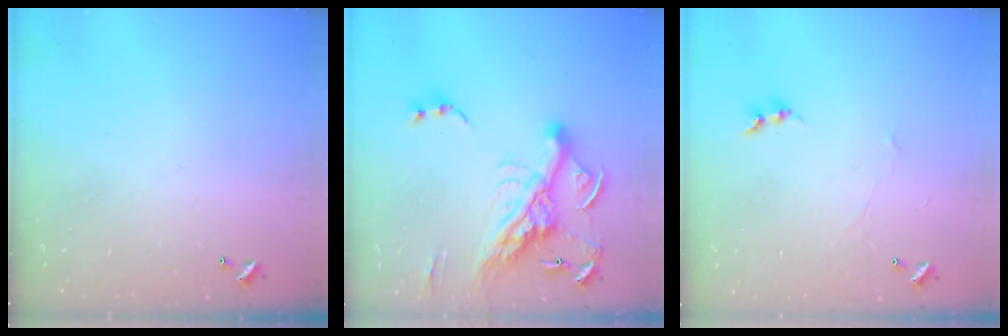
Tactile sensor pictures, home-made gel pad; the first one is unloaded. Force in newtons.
{"total": 18.2, "press": 18.0, "slide": 2.7}
{"total": 1.5, "press": 1.4, "slide": 0.5}